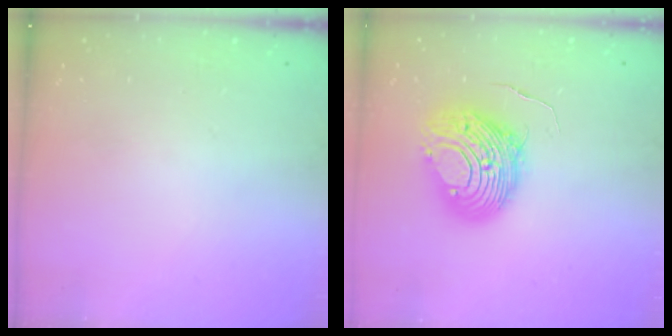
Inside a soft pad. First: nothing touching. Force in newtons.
{"total": 10.6, "press": 10.5, "slide": 1.4}